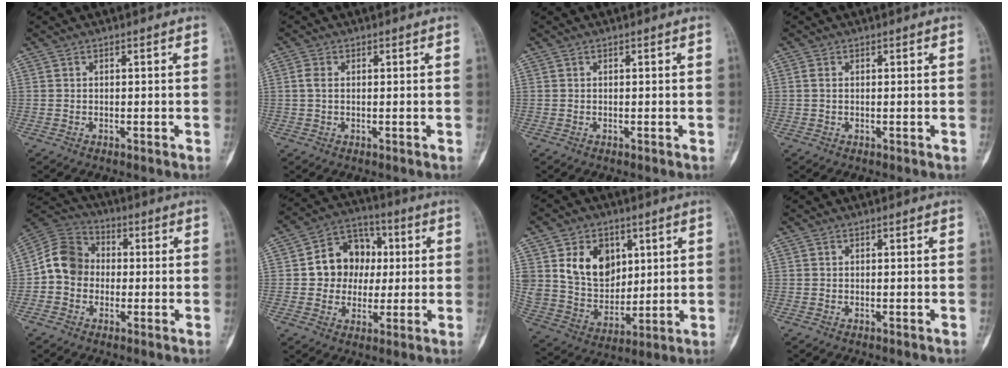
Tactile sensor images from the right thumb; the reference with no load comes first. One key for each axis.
{"total": 2.1, "fx": 0.3, "fy": 1.3, "fz": 1.7, "tx": -0.042, "ty": 0.004, "tz": 0.007}
{"total": 0.0}
{"total": 1.1, "fx": 0.3, "fy": 0.7, "fz": 0.9, "tx": -0.023, "ty": 0.002, "tz": 0.008}
{"total": 9.8, "fx": -0.6, "fy": 8.4, "fz": 4.9, "tx": -0.074, "ty": 0.031, "tz": -0.028}
{"total": 12.0, "fx": 1.1, "fy": 10.1, "fz": 6.3, "tx": -0.047, "ty": 0.018, "tz": 0.012}
{"total": 14.7, "fx": 5.1, "fy": 11.0, "fz": 8.2, "tx": -0.105, "ty": -0.025, "tz": 0.109}
{"total": 0.0}